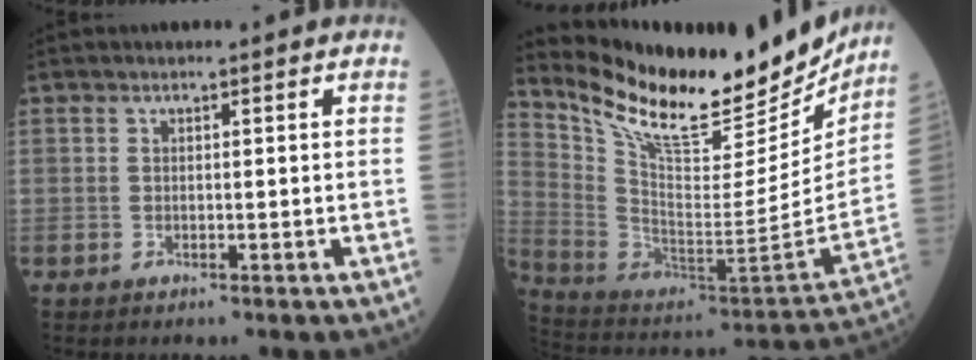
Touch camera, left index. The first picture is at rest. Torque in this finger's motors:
{"motor_torque": [0.74, -0.98, 0.17, 0.07]}